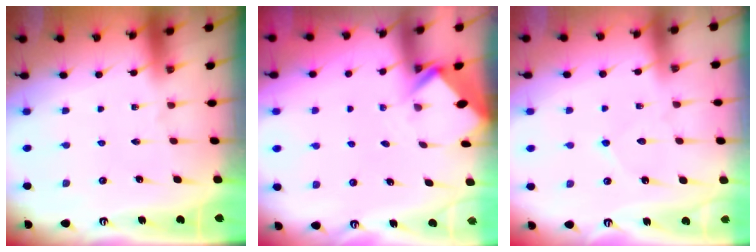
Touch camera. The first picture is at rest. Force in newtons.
{"total": 2.5, "press": 2.5, "slide": 0.2}
{"total": 4.4, "press": 4.4, "slide": 0.5}